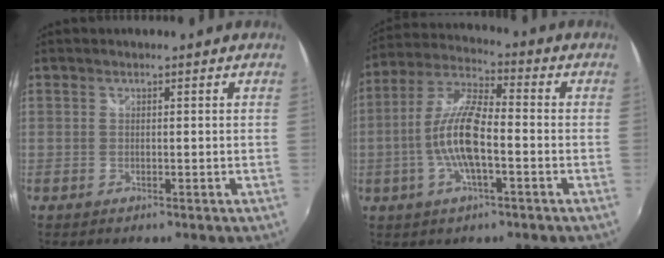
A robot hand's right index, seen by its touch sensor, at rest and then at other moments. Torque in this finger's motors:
{"motor_torque": [0.78, -0.32, 0.69, 0.15]}